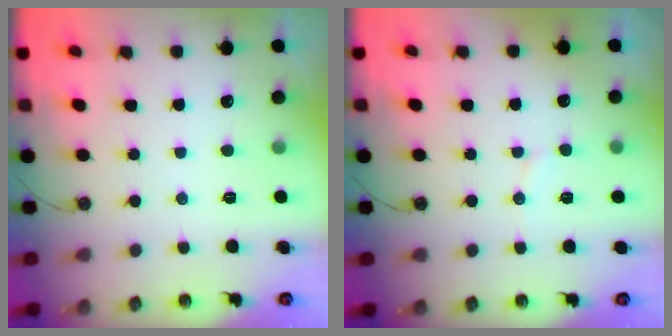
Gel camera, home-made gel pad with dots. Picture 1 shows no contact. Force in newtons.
{"total": 5.3, "press": 5.2, "slide": 0.7}